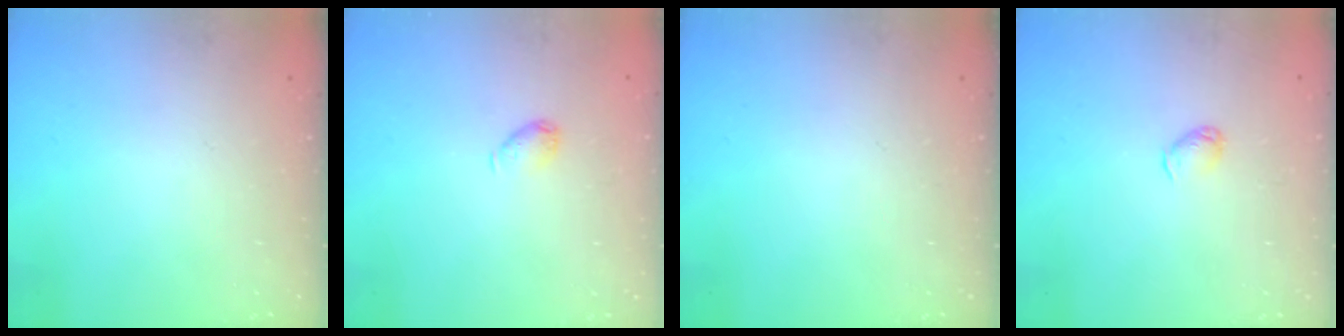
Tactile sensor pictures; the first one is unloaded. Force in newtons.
{"total": 5.1, "press": 5.0, "slide": 0.9}
{"total": 0.0}
{"total": 3.7, "press": 3.7, "slide": 0.5}